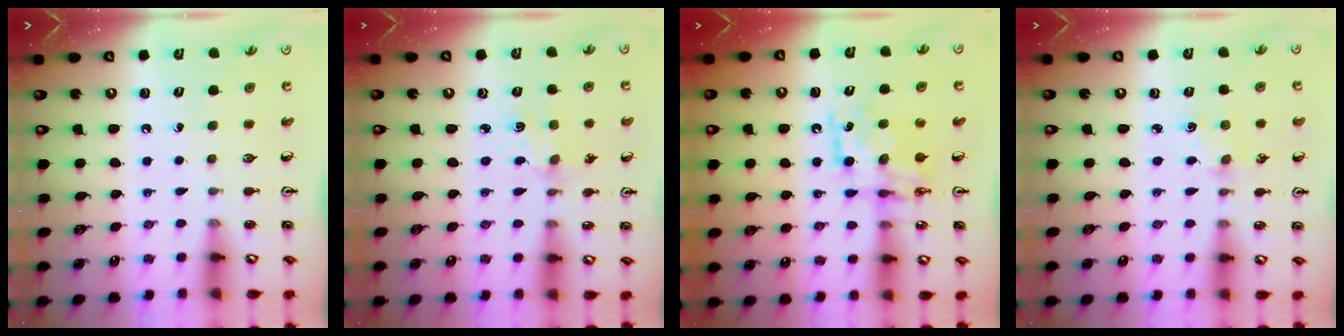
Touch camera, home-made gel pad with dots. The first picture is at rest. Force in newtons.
{"total": 2.7, "press": 2.7, "slide": 0.4}
{"total": 8.1, "press": 8.1, "slide": 0.3}
{"total": 0.8, "press": 0.8, "slide": 0.2}